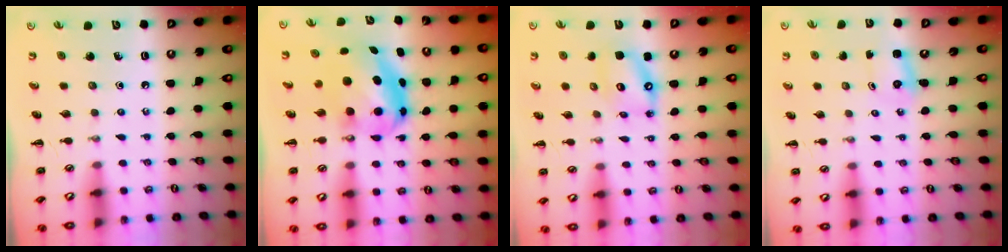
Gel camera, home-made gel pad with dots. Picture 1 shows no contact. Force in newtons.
{"total": 7.8, "press": 7.5, "slide": 1.9}
{"total": 9.0, "press": 8.8, "slide": 1.9}
{"total": 2.4, "press": 2.4, "slide": 0.6}